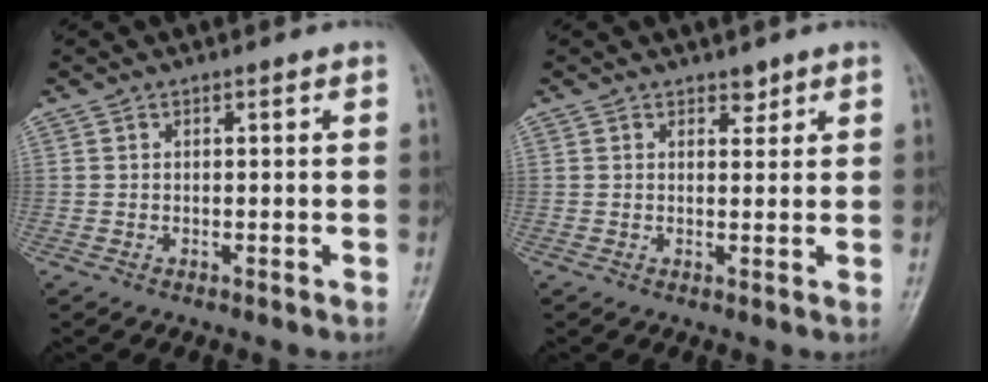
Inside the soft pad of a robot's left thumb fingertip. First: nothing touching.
{"total": 1.7, "force": [1.3, 1.0, 0.5], "torque": [0.006, -0.009, 0.017]}